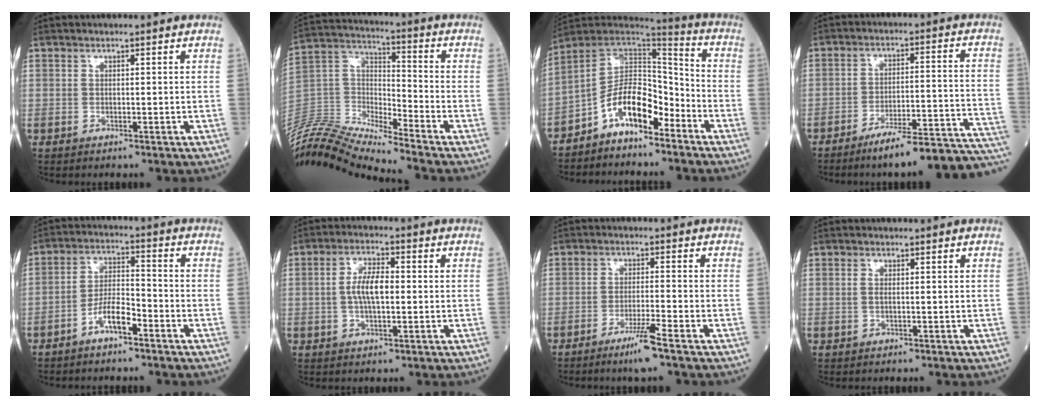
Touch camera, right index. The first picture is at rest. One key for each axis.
{"total": 16.1, "fx": -15.5, "fy": -0.8, "fz": 4.0, "tx": -0.084, "ty": 0.035, "tz": -0.302}
{"total": 10.8, "fx": -6.5, "fy": 4.9, "fz": 7.1, "tx": -0.127, "ty": 0.035, "tz": -0.118}
{"total": 17.7, "fx": -15.3, "fy": 0.4, "fz": 8.8, "tx": -0.066, "ty": 0.030, "tz": -0.211}
{"total": 5.8, "fx": -3.6, "fy": 1.6, "fz": 4.3, "tx": -0.089, "ty": 0.014, "tz": -0.066}
{"total": 5.9, "fx": -0.1, "fy": 2.0, "fz": 5.5, "tx": -0.113, "ty": 0.007, "tz": -0.003}
{"total": 4.8, "fx": -3.3, "fy": -0.7, "fz": 3.5, "tx": -0.067, "ty": -0.011, "tz": -0.063}
{"total": 0.7, "fx": 0.0, "fy": 0.2, "fz": 0.7, "tx": -0.019, "ty": -0.001, "tz": 0.000}